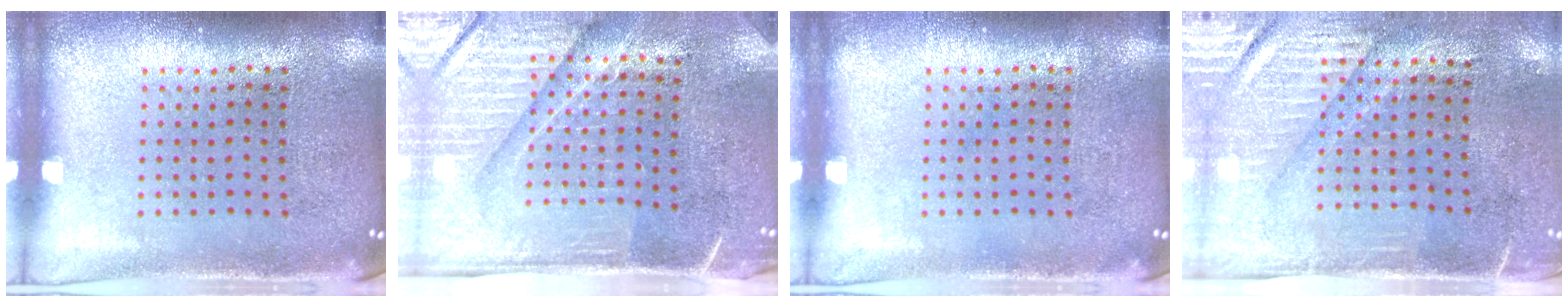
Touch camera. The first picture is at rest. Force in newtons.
{"total": 4.4, "press": 3.9, "slide": 2.1}
{"total": 0.0}
{"total": 3.0, "press": 2.6, "slide": 1.5}